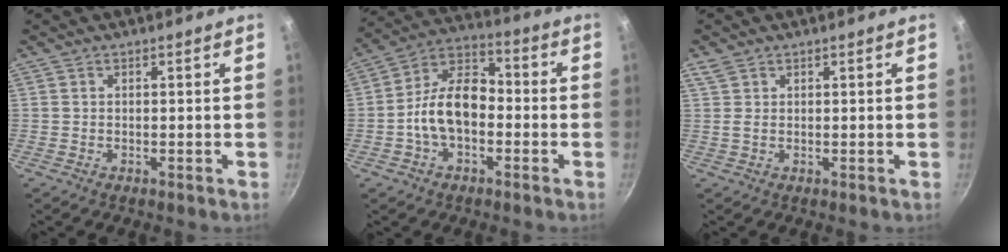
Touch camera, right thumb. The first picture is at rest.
{"total": 12.5, "force": [-2.4, 8.0, 9.4], "torque": [-0.133, 0.047, -0.060]}
{"total": 2.1, "force": [1.1, 1.4, 1.1], "torque": [-0.021, 0.004, 0.024]}